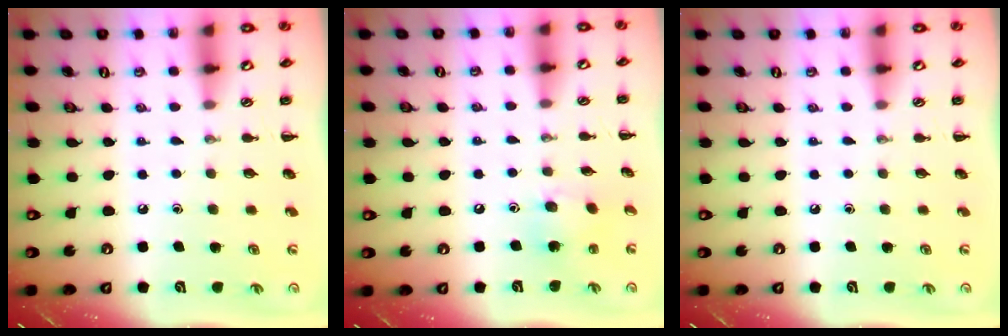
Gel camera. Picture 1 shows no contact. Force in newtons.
{"total": 8.4, "press": 8.1, "slide": 2.1}
{"total": 0.0}